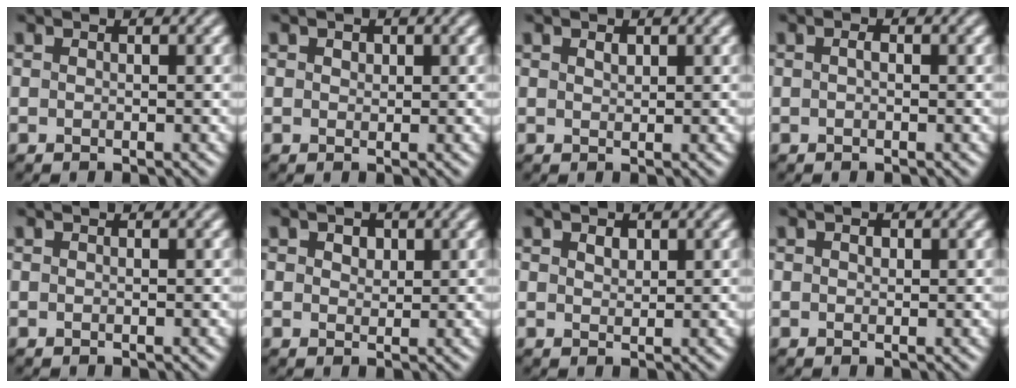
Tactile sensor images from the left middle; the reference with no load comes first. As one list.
[{"total": 0.8, "force": [0.4, 0.6, 0.3], "torque": [-0.005, -0.001, 0.006]}, {"total": 0.7, "force": [0.5, 0.4, 0.4], "torque": [-0.008, -0.001, 0.010]}, {"total": 0.7, "force": [0.0, 0.4, 0.6], "torque": [-0.011, 0.001, 0.000]}, {"total": 0.0}, {"total": 1.8, "force": [1.0, 1.2, 0.9], "torque": [-0.012, 0.003, 0.010]}, {"total": 1.1, "force": [0.7, 0.7, 0.5], "torque": [-0.009, 0.000, 0.013]}, {"total": 0.7, "force": [0.2, 0.5, 0.4], "torque": [-0.005, 0.000, 0.001]}]